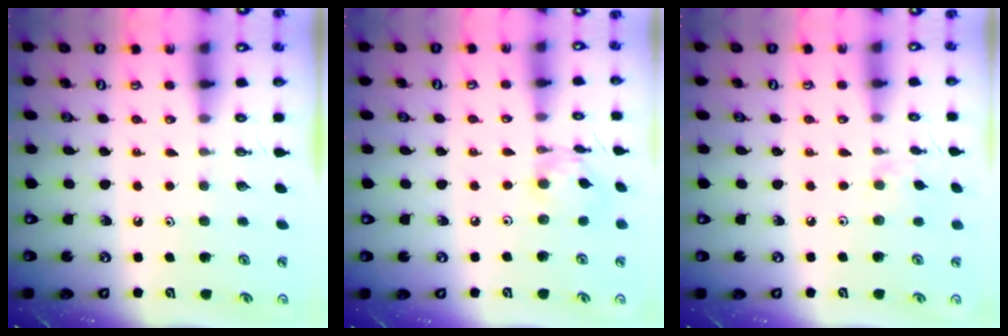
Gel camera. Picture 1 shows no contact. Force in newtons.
{"total": 5.4, "press": 5.4, "slide": 0.4}
{"total": 2.5, "press": 2.5, "slide": 0.5}